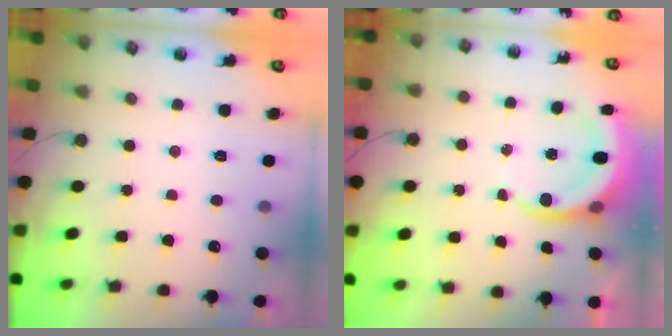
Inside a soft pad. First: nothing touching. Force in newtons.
{"total": 5.9, "press": 5.9, "slide": 0.7}